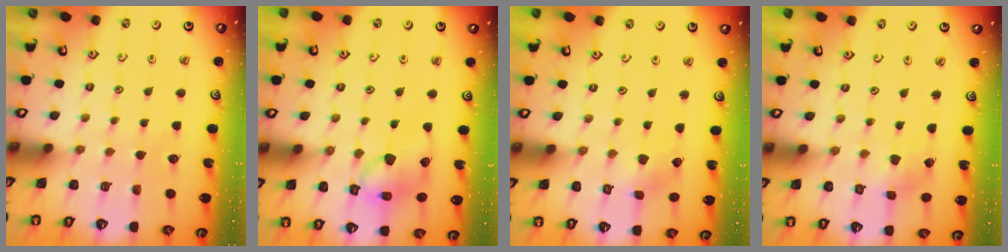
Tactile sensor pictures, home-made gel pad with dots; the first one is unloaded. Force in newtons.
{"total": 13.7, "press": 13.6, "slide": 1.8}
{"total": 2.8, "press": 2.8, "slide": 0.2}
{"total": 1.6, "press": 1.6, "slide": 0.2}